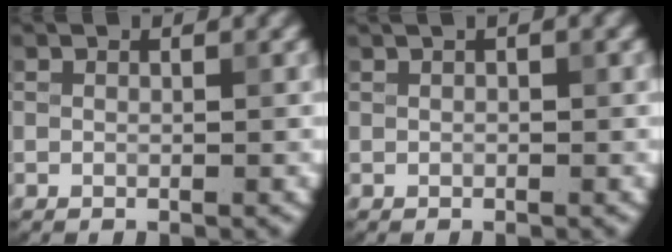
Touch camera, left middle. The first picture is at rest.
{"total": 1.8, "force": [0.9, 0.8, 1.3], "torque": [-0.007, 0.005, -0.005]}